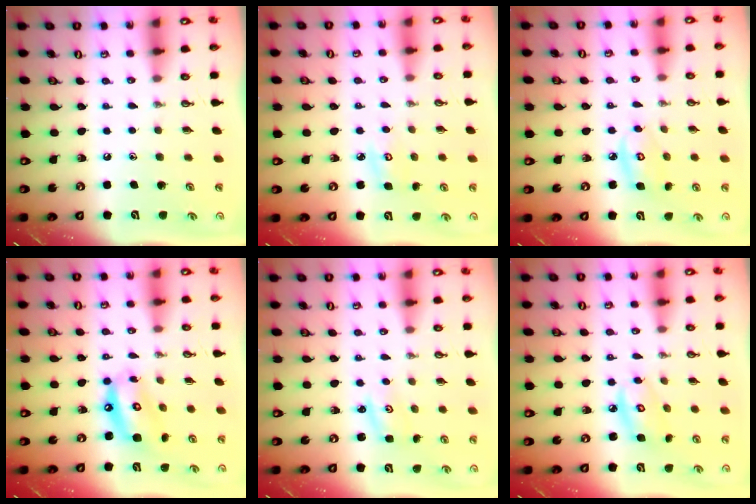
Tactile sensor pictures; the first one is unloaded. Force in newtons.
{"total": 5.2, "press": 5.1, "slide": 0.5}
{"total": 5.9, "press": 5.9, "slide": 0.2}
{"total": 11.8, "press": 11.8, "slide": 1.2}
{"total": 2.0, "press": 2.0, "slide": 0.2}
{"total": 6.8, "press": 6.8, "slide": 0.3}